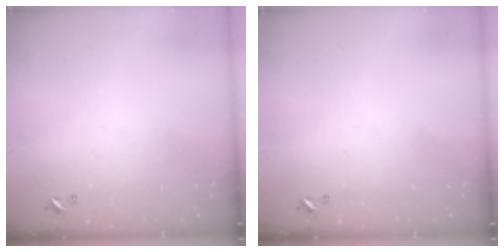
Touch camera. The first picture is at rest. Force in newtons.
{"total": 0.0}